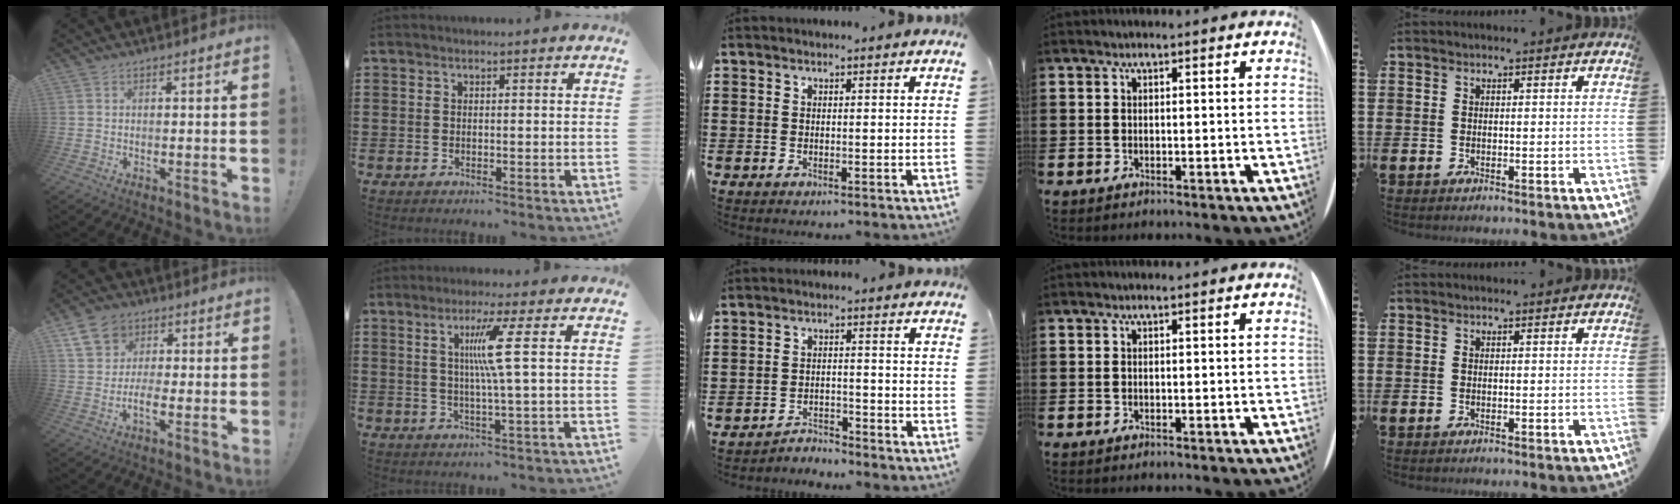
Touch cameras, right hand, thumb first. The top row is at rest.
{"thumb": {"total": 9.5, "force": [1.4, 7.5, 5.7], "torque": [-0.104, 0.000, 0.031]}, "index": {"total": 6.9, "force": [1.4, -1.1, 6.7], "torque": [-0.133, -0.004, 0.013]}, "middle": {"total": 2.9, "force": [-2.9, 0.3, 0.0], "torque": [-0.009, 0.001, -0.063]}}